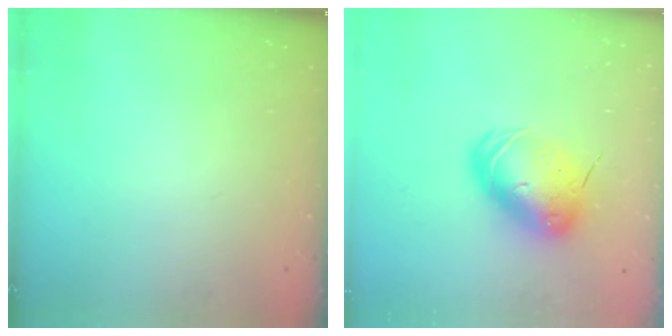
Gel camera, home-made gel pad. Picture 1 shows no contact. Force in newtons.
{"total": 11.9, "press": 11.7, "slide": 2.0}